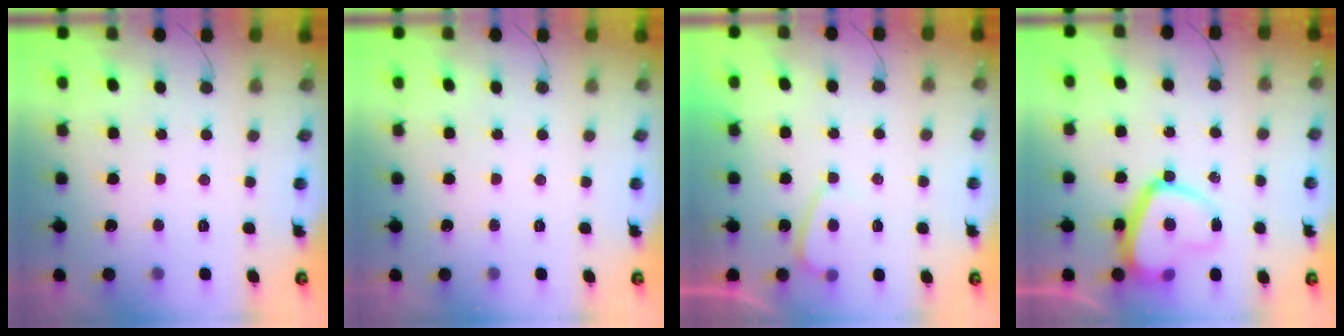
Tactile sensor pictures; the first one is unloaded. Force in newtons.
{"total": 0.0}
{"total": 1.2, "press": 1.0, "slide": 0.6}
{"total": 13.5, "press": 13.4, "slide": 1.2}